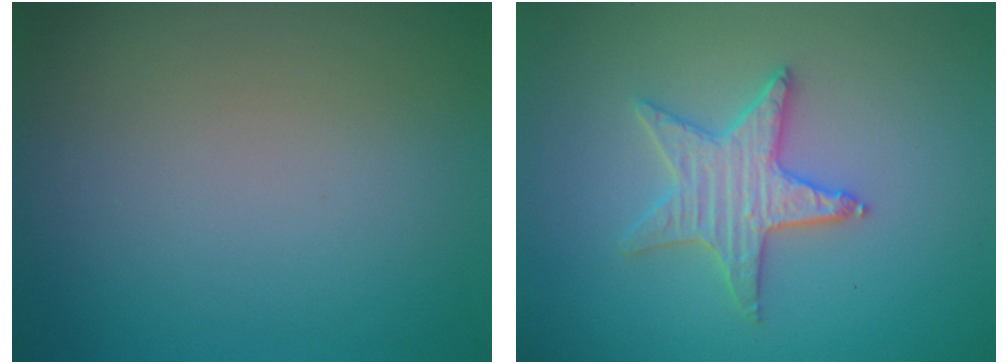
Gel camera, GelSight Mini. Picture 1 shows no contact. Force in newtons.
{"total": 3.5, "press": 3.3, "slide": 1.0}